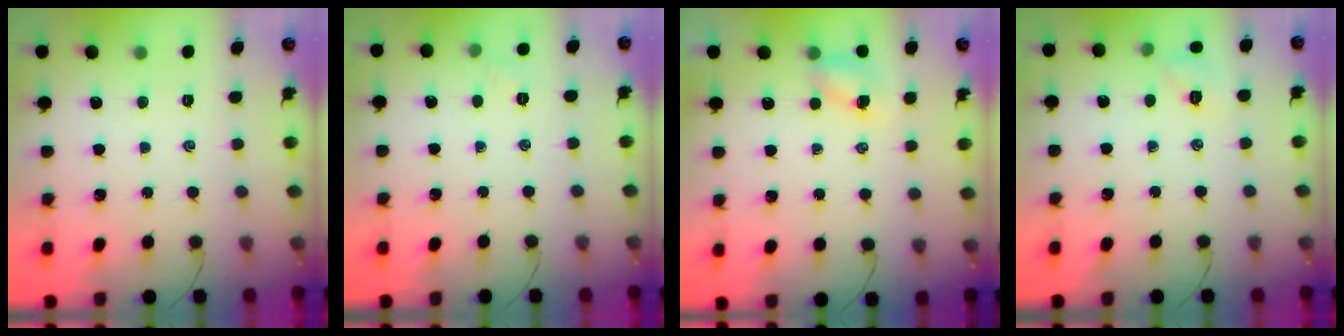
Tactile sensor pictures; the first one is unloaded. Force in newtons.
{"total": 3.9, "press": 3.8, "slide": 1.0}
{"total": 4.8, "press": 4.8, "slide": 0.7}
{"total": 6.9, "press": 6.7, "slide": 1.4}